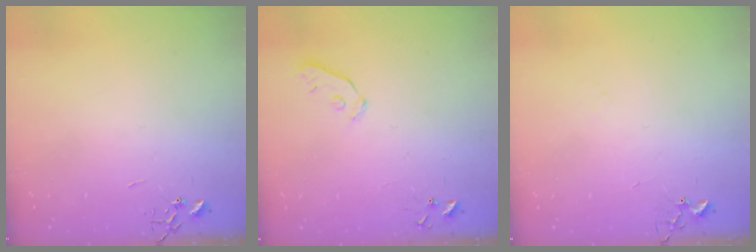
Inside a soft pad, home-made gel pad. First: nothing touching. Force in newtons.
{"total": 5.7, "press": 5.7, "slide": 0.4}
{"total": 4.9, "press": 4.9, "slide": 0.5}